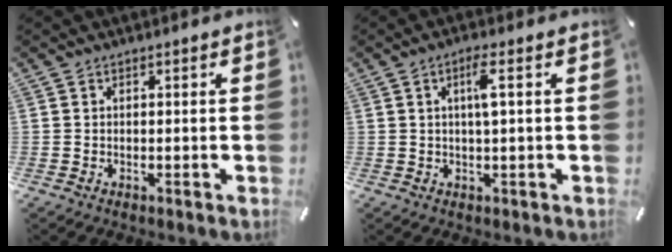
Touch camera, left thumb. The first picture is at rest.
{"total": 4.6, "force": [1.0, 0.6, 4.5], "torque": [-0.081, -0.002, 0.011]}